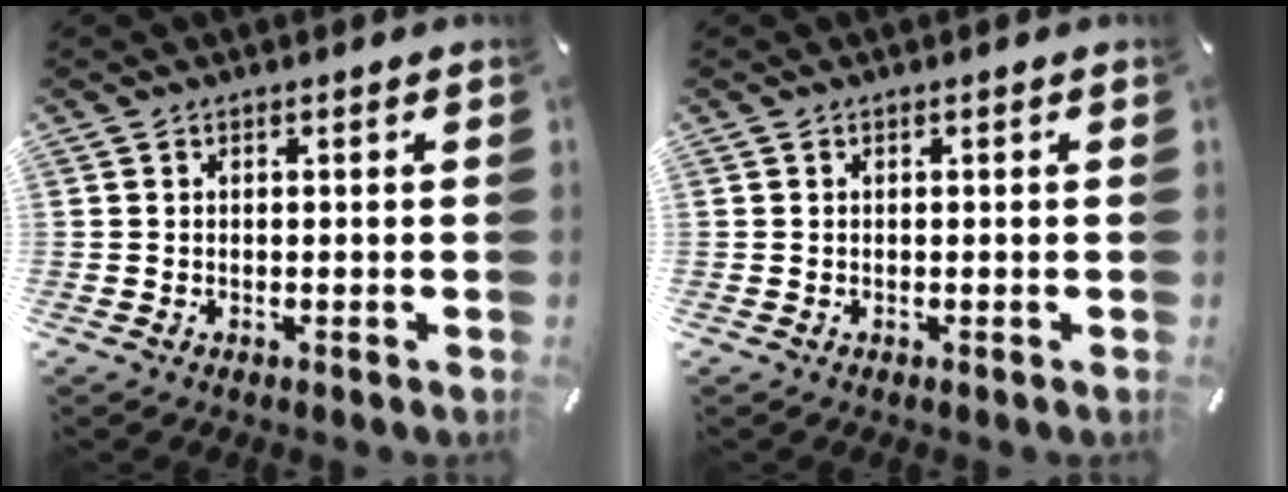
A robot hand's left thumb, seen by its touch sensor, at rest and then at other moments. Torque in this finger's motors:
{"motor_torque": [0.02, 0.02, 0.00, 0.00, 0.00]}